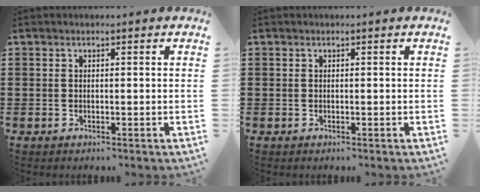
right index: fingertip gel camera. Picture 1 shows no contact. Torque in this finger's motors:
{"motor_torque": [0.00, 0.00, 0.00, 0.00]}